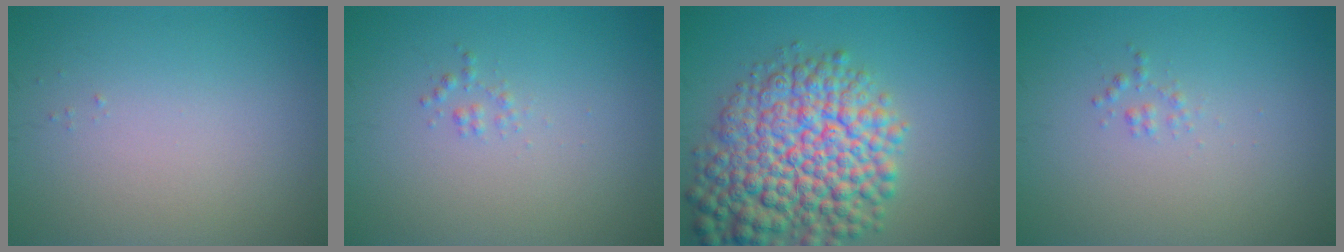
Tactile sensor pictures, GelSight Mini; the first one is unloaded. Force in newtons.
{"total": 0.7, "press": 0.7, "slide": 0.0}
{"total": 11.0, "press": 11.0, "slide": 0.4}
{"total": 0.7, "press": 0.7, "slide": 0.0}